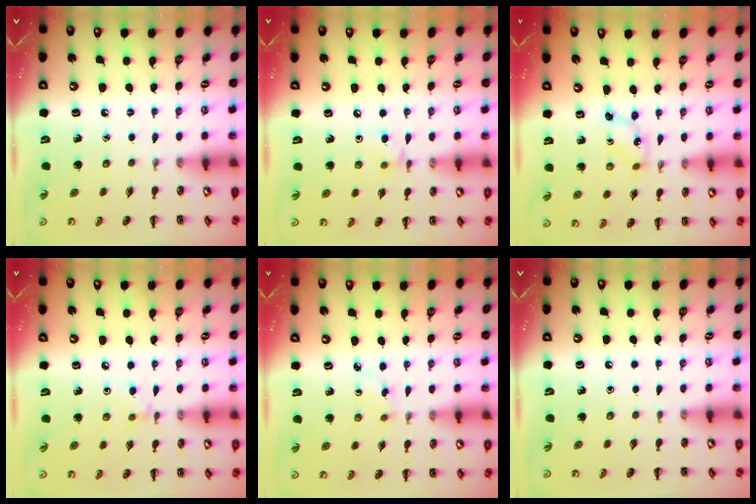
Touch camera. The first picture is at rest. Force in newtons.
{"total": 4.4, "press": 4.1, "slide": 1.5}
{"total": 1.1, "press": 1.1, "slide": 0.1}
{"total": 2.9, "press": 2.8, "slide": 0.9}
{"total": 1.8, "press": 1.6, "slide": 0.7}
{"total": 0.0}